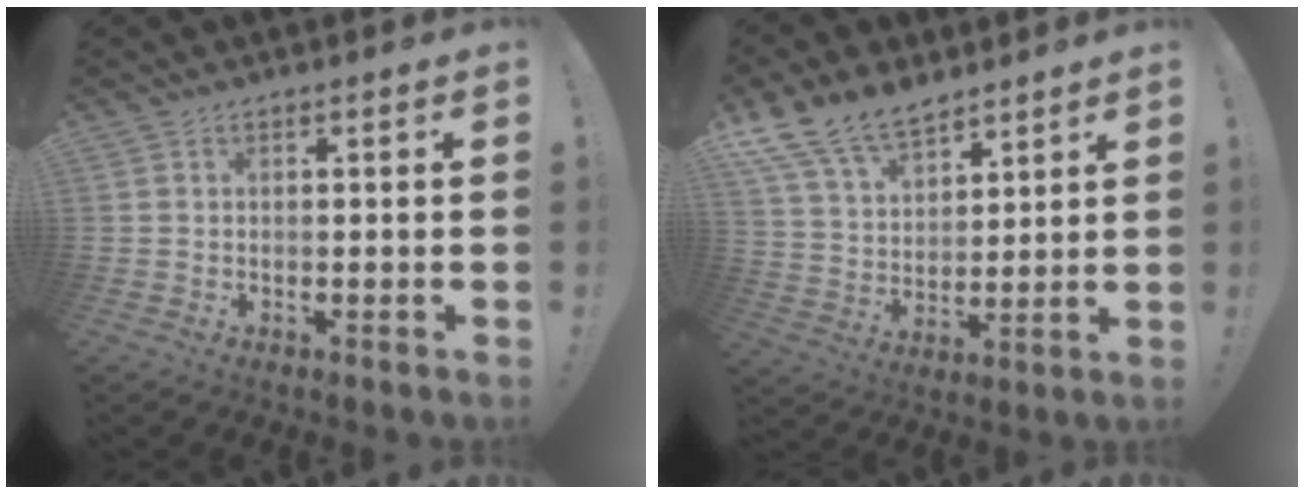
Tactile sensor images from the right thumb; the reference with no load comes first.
{"total": 14.4, "force": [11.1, 7.3, 5.7], "torque": [-0.112, -0.069, 0.212]}